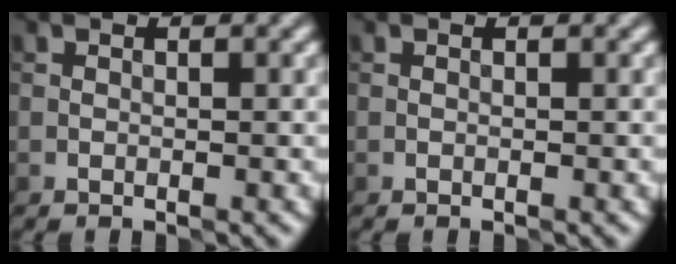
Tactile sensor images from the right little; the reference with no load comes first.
{"total": 0.0}